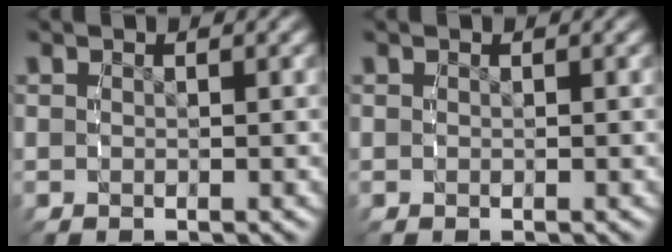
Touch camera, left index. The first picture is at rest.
{"total": 0.0}